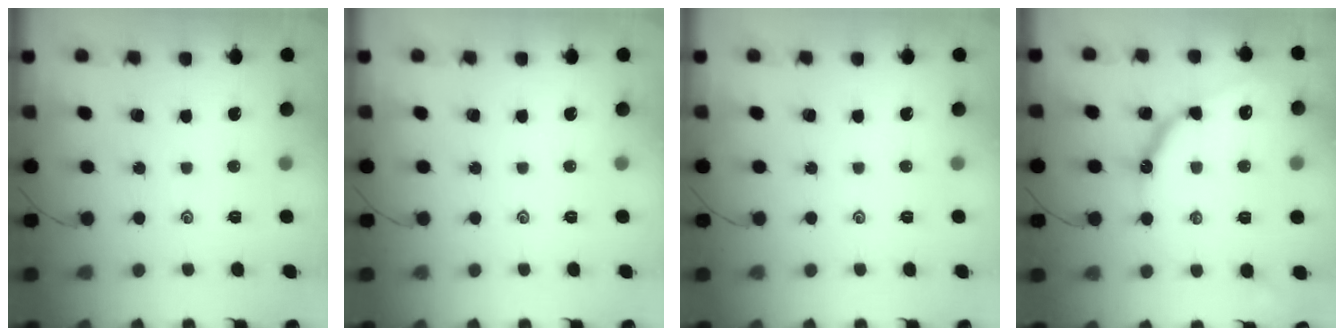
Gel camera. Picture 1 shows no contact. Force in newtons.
{"total": 0.0}
{"total": 0.0}
{"total": 11.1, "press": 11.1, "slide": 0.8}